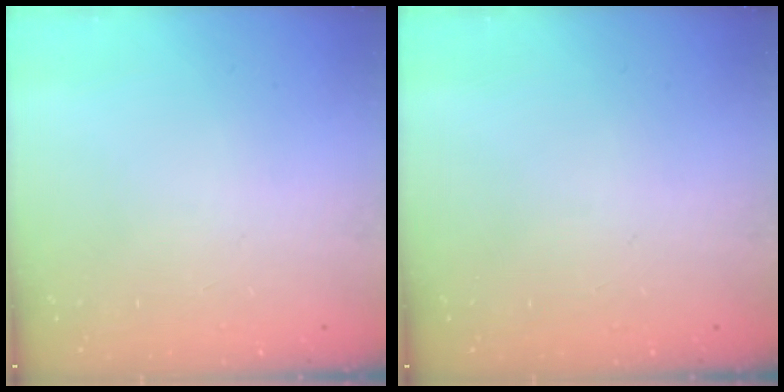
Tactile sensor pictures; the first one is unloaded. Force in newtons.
{"total": 0.0}